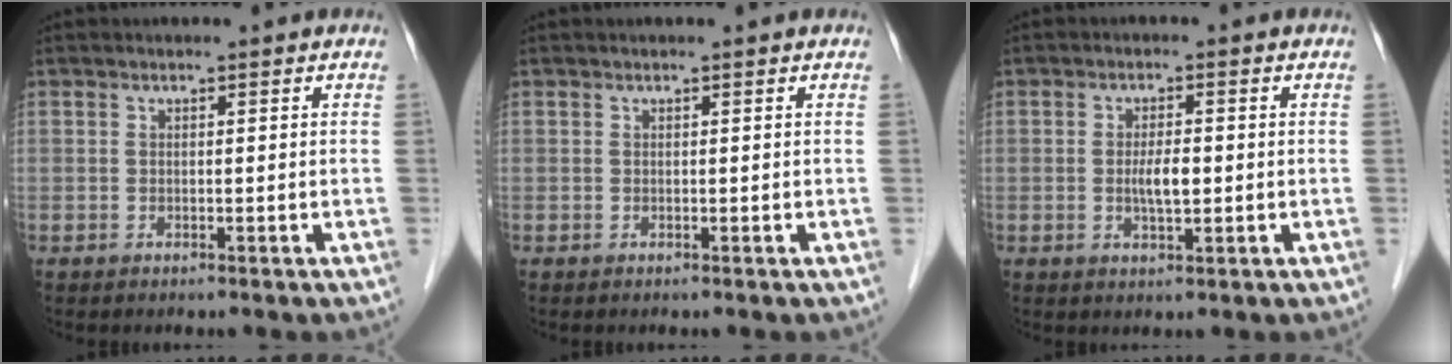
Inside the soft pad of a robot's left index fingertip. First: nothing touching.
{"total": 0.0}
{"total": 3.3, "force": [-0.5, 0.9, 3.1], "torque": [-0.063, -0.005, -0.006]}